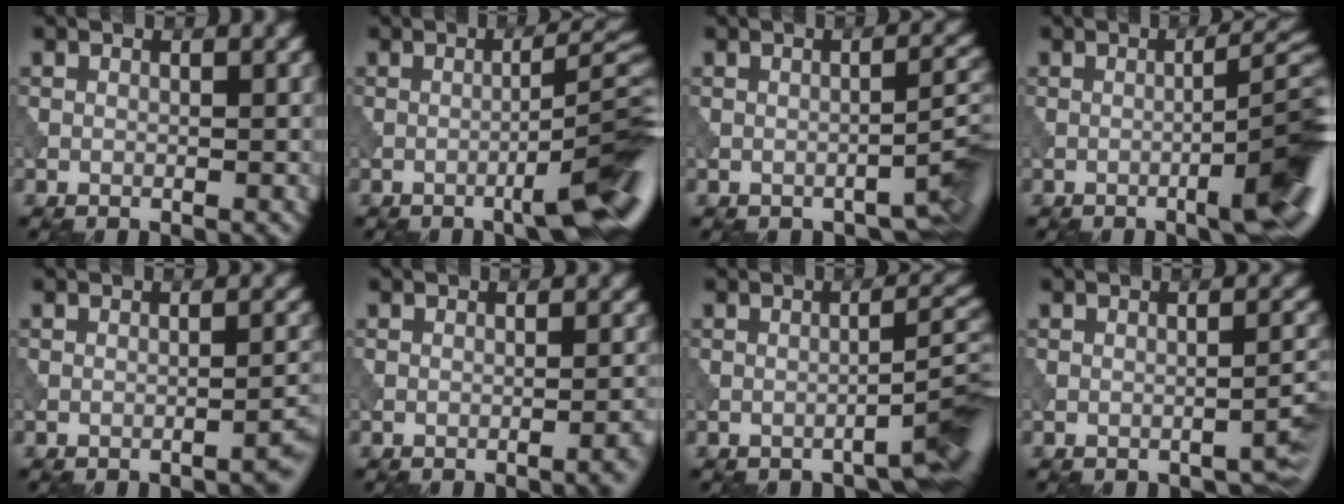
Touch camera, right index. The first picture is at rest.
{"total": 8.4, "force": [-3.3, 1.4, 7.5], "torque": [-0.095, 0.015, -0.047]}
{"total": 3.2, "force": [-2.1, 0.8, 2.2], "torque": [-0.024, 0.010, -0.034]}
{"total": 8.7, "force": [-2.8, 1.8, 8.0], "torque": [-0.096, 0.010, -0.037]}
{"total": 2.3, "force": [-1.5, 0.4, 1.7], "torque": [-0.015, 0.012, -0.026]}
{"total": 2.0, "force": [-0.9, 0.5, 1.7], "torque": [-0.015, 0.008, -0.016]}
{"total": 4.5, "force": [-3.0, 0.6, 3.2], "torque": [-0.031, 0.020, -0.050]}
{"total": 2.1, "force": [-1.4, 0.5, 1.5], "torque": [-0.018, 0.008, -0.023]}